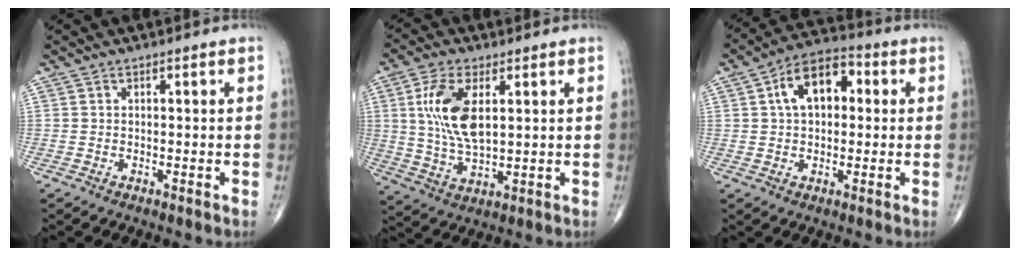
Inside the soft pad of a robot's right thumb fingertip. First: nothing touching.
{"total": 11.6, "force": [2.8, 5.4, 9.9], "torque": [-0.202, -0.013, 0.060]}
{"total": 10.8, "force": [2.1, 6.6, 8.2], "torque": [-0.119, 0.025, 0.025]}